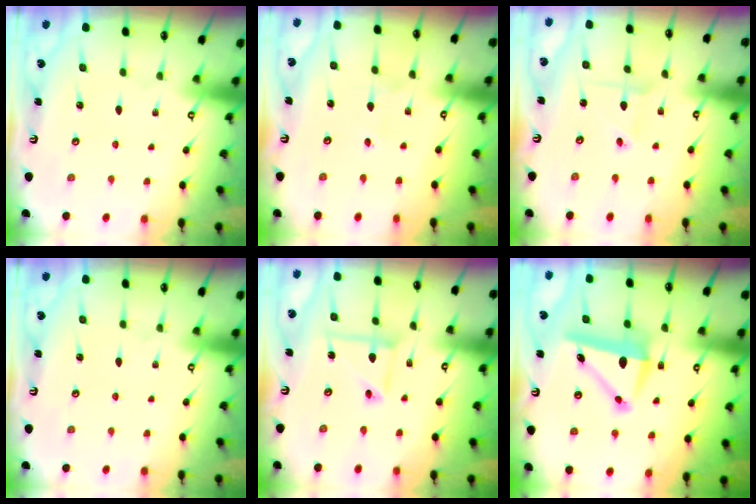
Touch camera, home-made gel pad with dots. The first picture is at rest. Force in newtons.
{"total": 2.5, "press": 2.5, "slide": 0.3}
{"total": 2.4, "press": 2.4, "slide": 0.2}
{"total": 0.0}
{"total": 8.3, "press": 8.3, "slide": 0.7}
{"total": 9.7, "press": 9.5, "slide": 1.9}